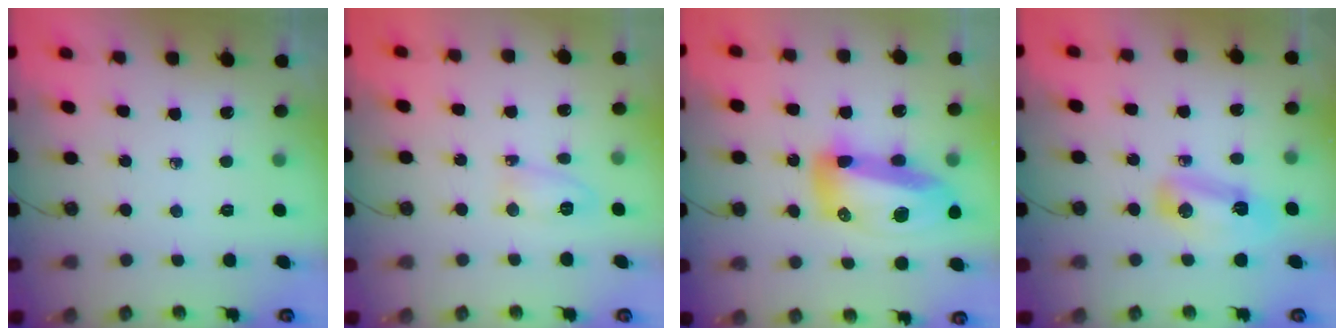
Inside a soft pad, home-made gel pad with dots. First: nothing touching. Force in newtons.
{"total": 4.4, "press": 4.3, "slide": 0.9}
{"total": 18.8, "press": 18.7, "slide": 1.8}
{"total": 7.3, "press": 7.3, "slide": 0.3}